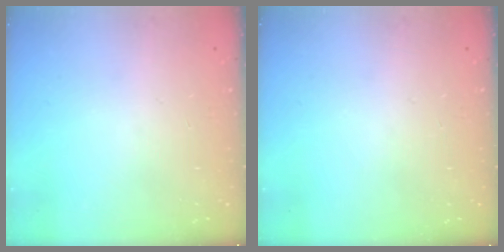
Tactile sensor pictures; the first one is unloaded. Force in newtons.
{"total": 0.0}